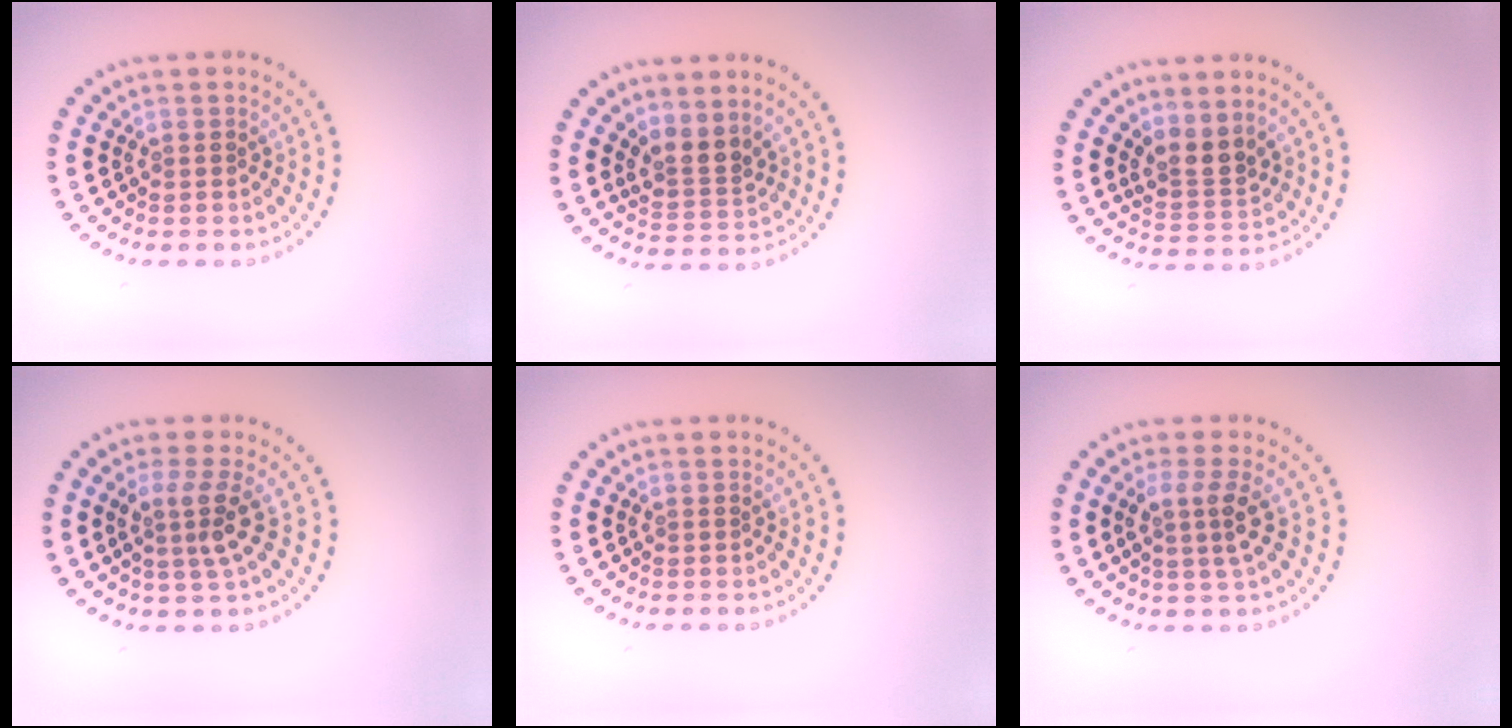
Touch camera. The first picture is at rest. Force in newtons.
{"total": 2.6, "press": 1.9, "slide": 1.7}
{"total": 2.6, "press": 2.0, "slide": 1.8}
{"total": 2.7, "press": 2.0, "slide": 1.8}
{"total": 0.0}
{"total": 2.4, "press": 1.9, "slide": 1.5}